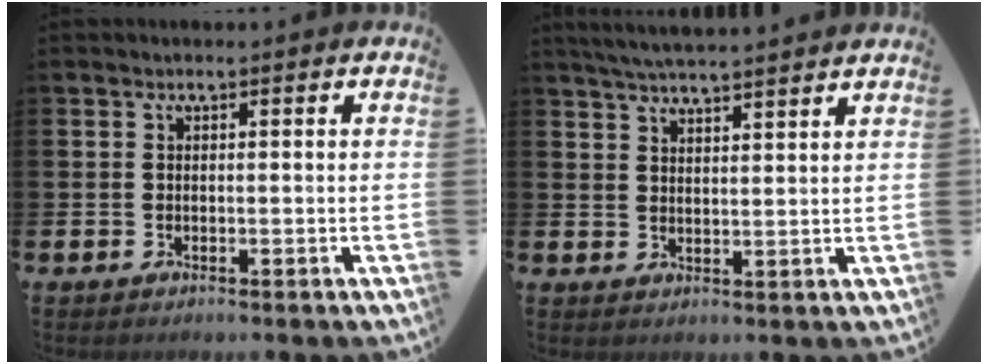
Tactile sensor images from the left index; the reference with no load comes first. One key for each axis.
{"total": 4.6, "fx": 4.6, "fy": -0.2, "fz": 0.9, "tx": -0.032, "ty": -0.017, "tz": 0.083}